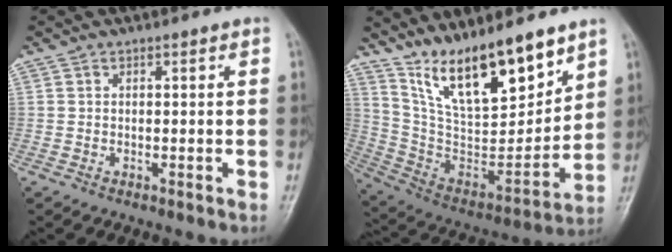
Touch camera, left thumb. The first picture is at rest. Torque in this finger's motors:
{"motor_torque": [3.48, 1.00, 1.34, -1.42, 0.45]}